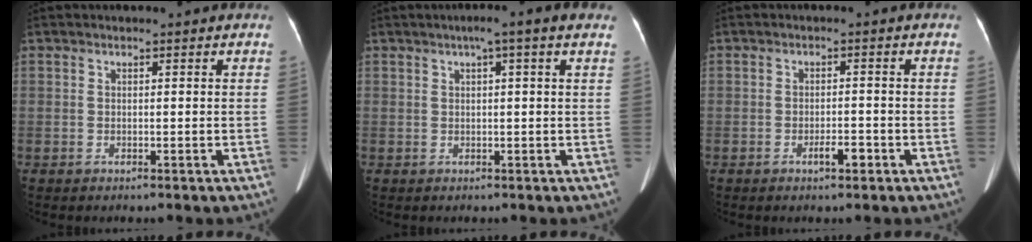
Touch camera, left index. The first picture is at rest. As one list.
[{"total": 3.6, "force": [1.9, -0.4, 3.0], "torque": [-0.041, 0.018, 0.025]}, {"total": 2.3, "force": [-1.4, 0.6, 1.7], "torque": [-0.027, 0.002, -0.023]}]